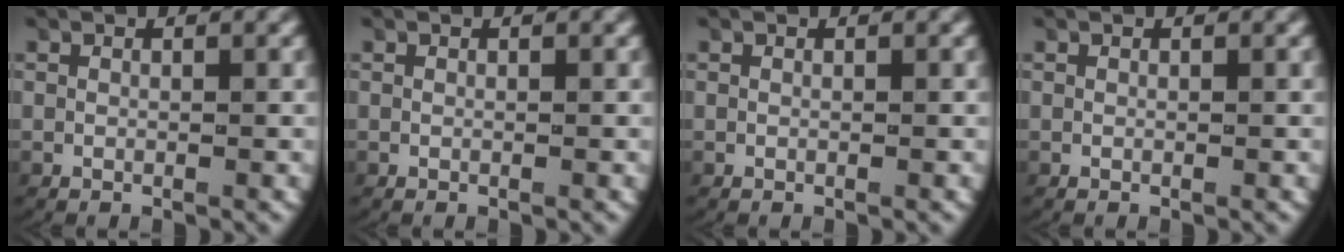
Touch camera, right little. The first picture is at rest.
{"total": 0.0}
{"total": 0.0}
{"total": 0.0}